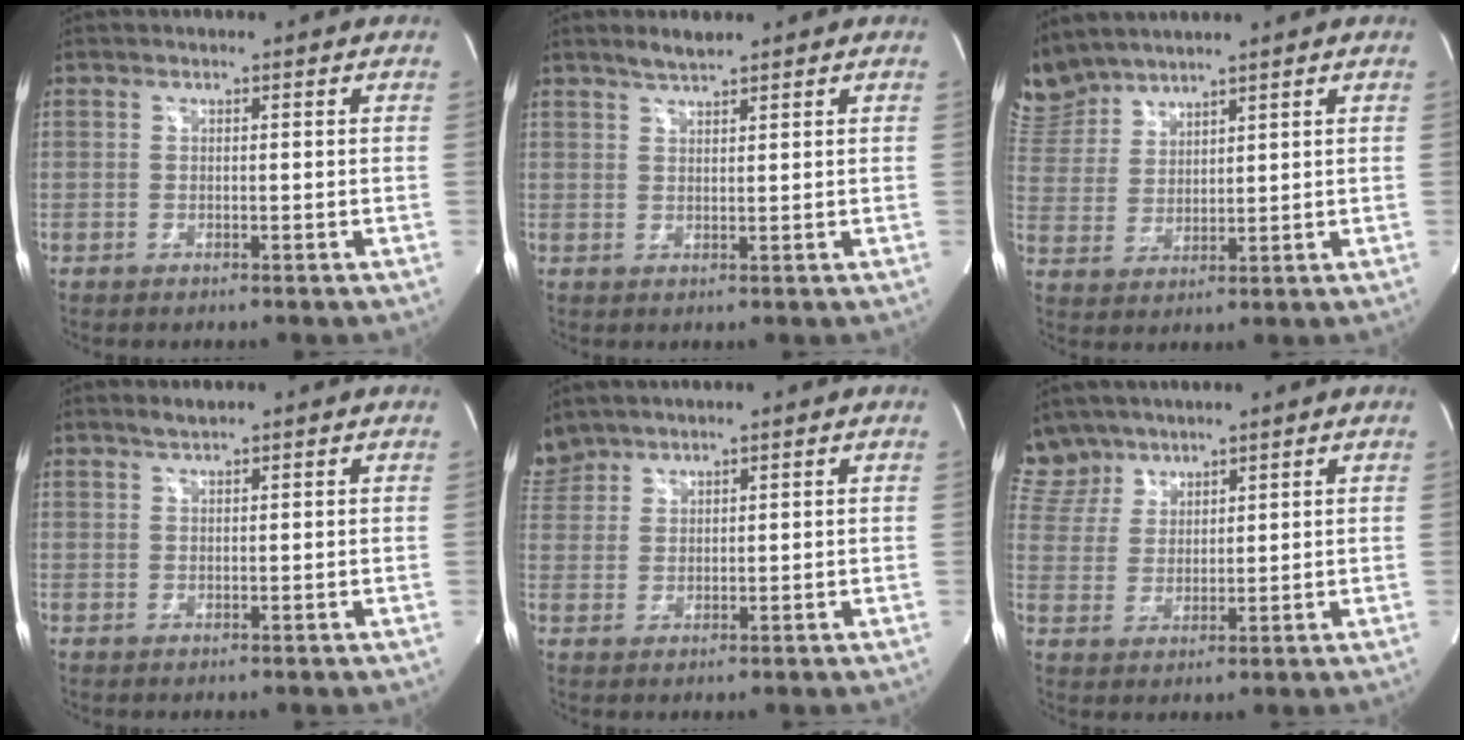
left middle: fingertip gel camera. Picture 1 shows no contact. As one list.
[{"total": 2.6, "force": [2.3, 0.2, 1.1], "torque": [-0.028, 0.005, 0.045]}, {"total": 7.2, "force": [7.0, 1.6, 0.1], "torque": [-0.017, 0.012, 0.158]}, {"total": 1.4, "force": [1.3, -0.1, 0.5], "torque": [-0.013, 0.004, 0.028]}, {"total": 4.2, "force": [3.9, 1.6, -0.1], "torque": [-0.004, 0.016, 0.087]}, {"total": 6.6, "force": [5.8, 3.1, -0.1], "torque": [-0.001, 0.008, 0.127]}]